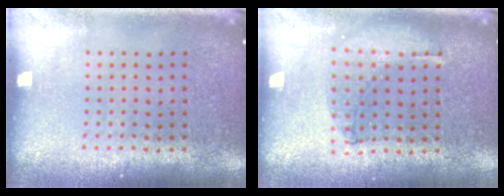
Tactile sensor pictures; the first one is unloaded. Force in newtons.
{"total": 0.6, "press": 0.6, "slide": 0.2}